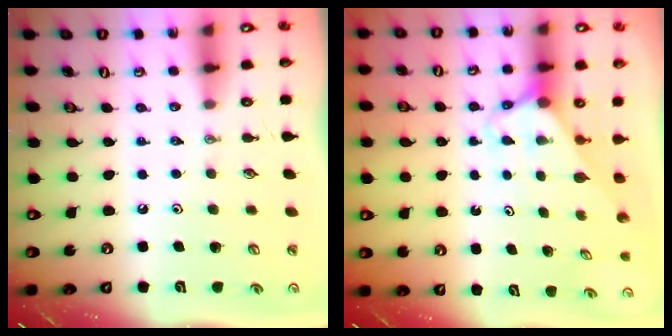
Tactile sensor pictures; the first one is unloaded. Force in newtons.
{"total": 2.7, "press": 2.7, "slide": 0.2}